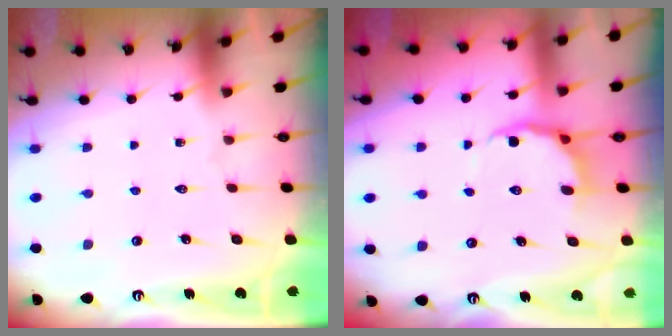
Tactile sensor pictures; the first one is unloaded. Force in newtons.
{"total": 6.0, "press": 5.5, "slide": 2.4}